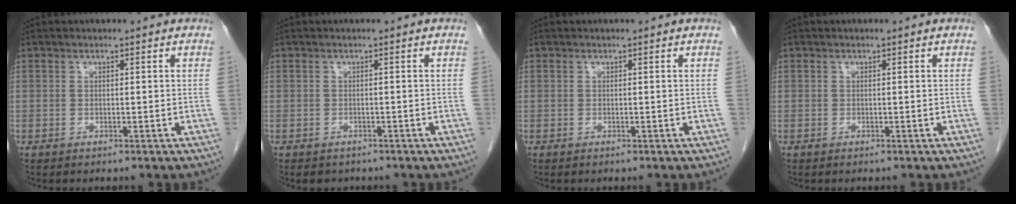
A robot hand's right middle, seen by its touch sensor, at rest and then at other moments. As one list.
[{"total": 2.5, "force": [-2.1, 1.3, 0.5], "torque": [-0.009, 0.000, -0.025]}, {"total": 0.0}, {"total": 0.0}]